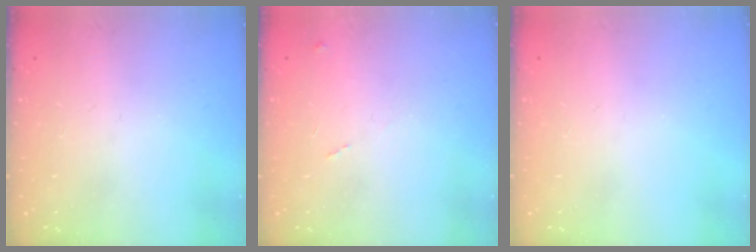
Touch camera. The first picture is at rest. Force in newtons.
{"total": 6.8, "press": 6.8, "slide": 0.6}
{"total": 0.0}